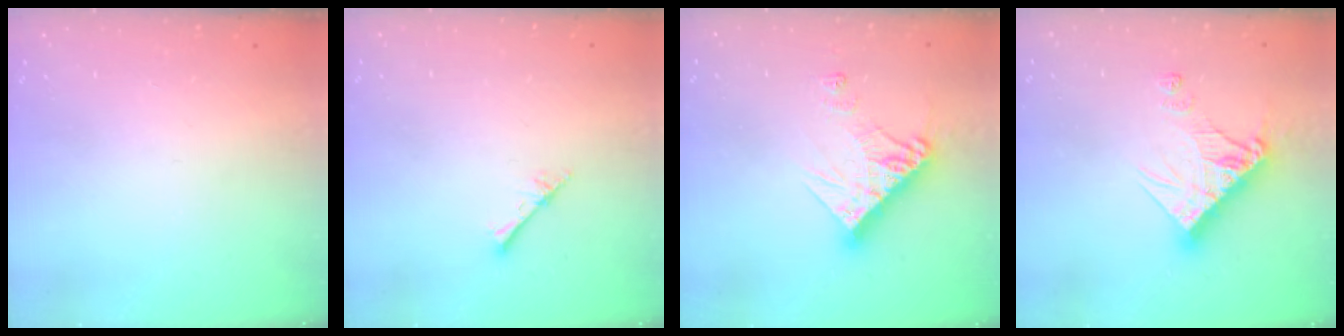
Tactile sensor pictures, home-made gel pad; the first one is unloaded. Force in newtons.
{"total": 2.6, "press": 2.6, "slide": 0.3}
{"total": 13.2, "press": 13.1, "slide": 1.5}
{"total": 13.9, "press": 13.8, "slide": 1.5}